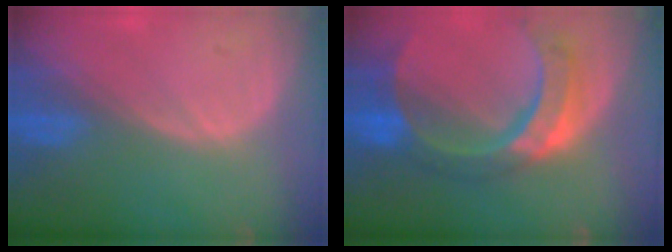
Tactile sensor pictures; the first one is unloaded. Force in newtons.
{"total": 11.1, "press": 9.3, "slide": 6.0}